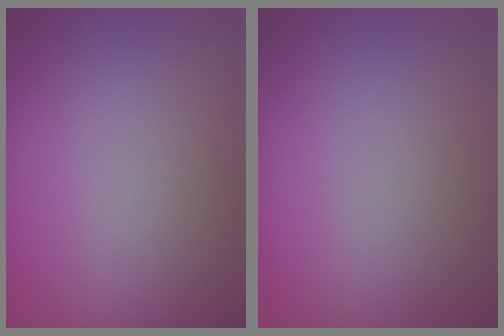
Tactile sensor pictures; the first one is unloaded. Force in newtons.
{"total": 0.0}